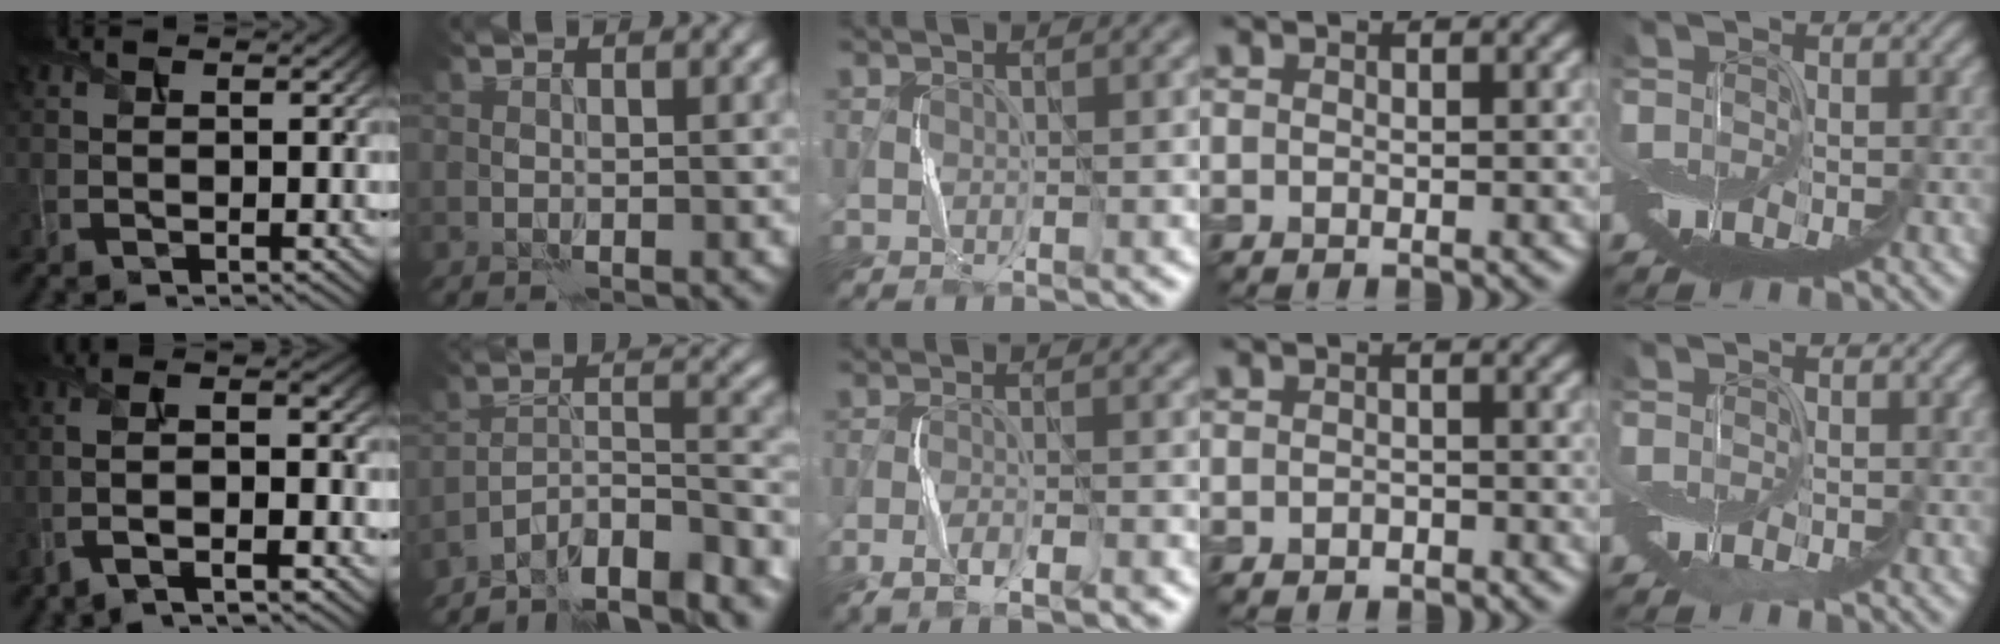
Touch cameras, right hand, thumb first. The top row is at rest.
{"thumb": {"total": 10.0, "force": [-5.0, 3.3, 8.0], "torque": [-0.154, 0.001, -0.092]}, "index": {"total": 10.4, "force": [-9.2, 2.4, 4.4], "torque": [-0.066, 0.008, -0.138]}, "middle": {"total": 3.6, "force": [-2.3, 0.8, 2.6], "torque": [-0.049, -0.002, -0.040]}, "ring": {"total": 0.6, "force": [-0.4, 0.3, -0.2], "torque": [0.008, 0.002, -0.009]}, "little": {"total": 0.8, "force": [0.4, -0.3, -0.6], "torque": [0.007, 0.002, 0.007]}}